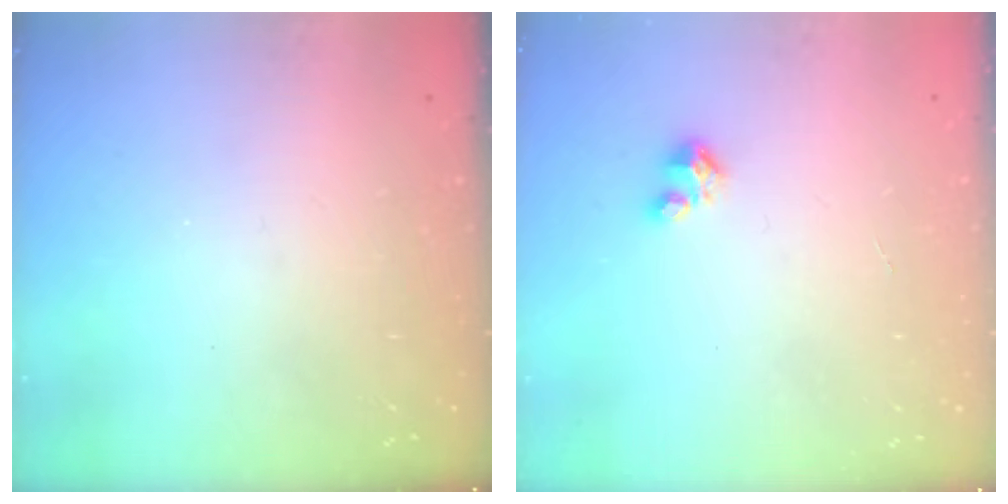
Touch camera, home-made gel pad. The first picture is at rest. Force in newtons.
{"total": 1.6, "press": 1.6, "slide": 0.1}